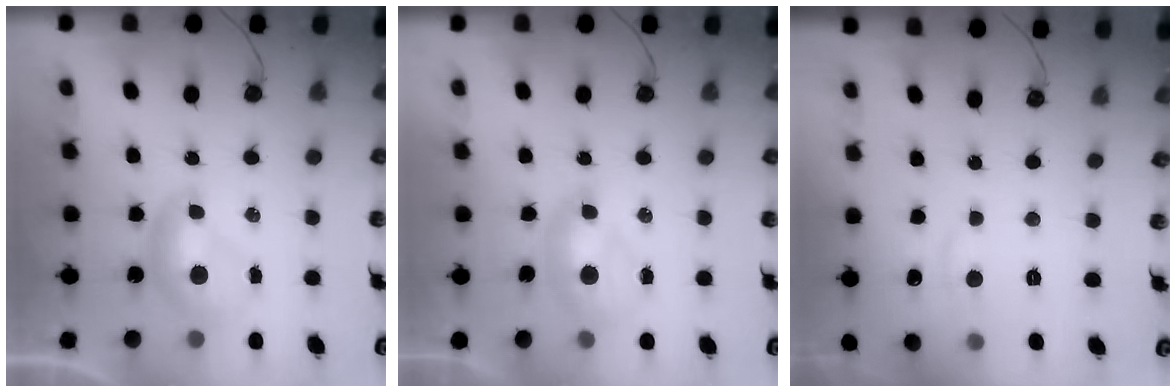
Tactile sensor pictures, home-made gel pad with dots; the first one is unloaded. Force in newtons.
{"total": 1.8, "press": 1.6, "slide": 0.6}
{"total": 1.1, "press": 0.8, "slide": 0.8}